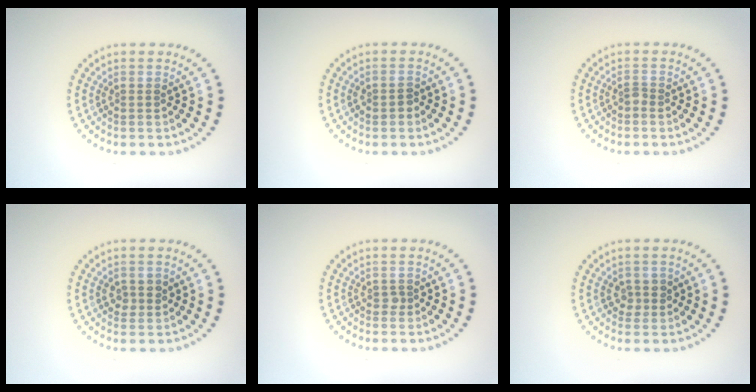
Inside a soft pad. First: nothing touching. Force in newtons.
{"total": 1.1, "press": 1.1, "slide": 0.2}
{"total": 0.7, "press": 0.5, "slide": 0.5}
{"total": 1.4, "press": 1.4, "slide": 0.3}
{"total": 0.6, "press": 0.5, "slide": 0.4}
{"total": 1.4, "press": 1.3, "slide": 0.7}